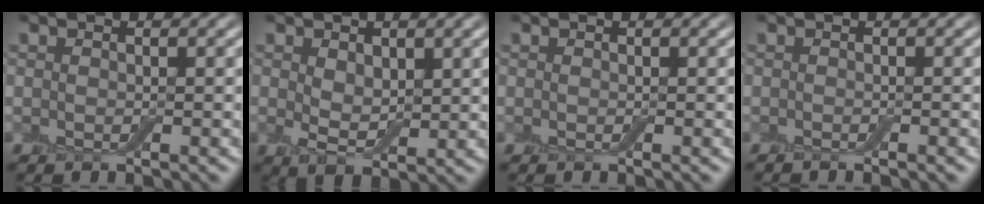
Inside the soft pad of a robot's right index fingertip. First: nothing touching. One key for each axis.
{"total": 3.2, "fx": 0.8, "fy": 1.9, "fz": 2.4, "tx": -0.049, "ty": -0.007, "tz": 0.018}
{"total": 0.0}
{"total": 0.8, "fx": -0.6, "fy": 0.0, "fz": 0.4, "tx": -0.005, "ty": -0.003, "tz": -0.012}